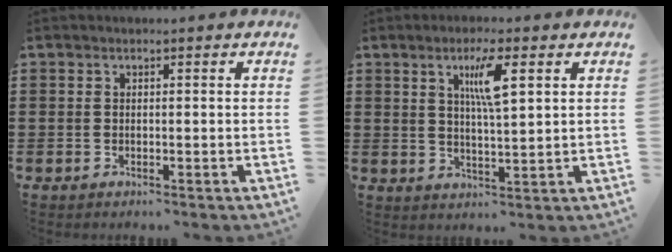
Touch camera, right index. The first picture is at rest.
{"total": 5.9, "force": [2.5, 1.0, 5.3], "torque": [-0.104, 0.006, 0.037]}